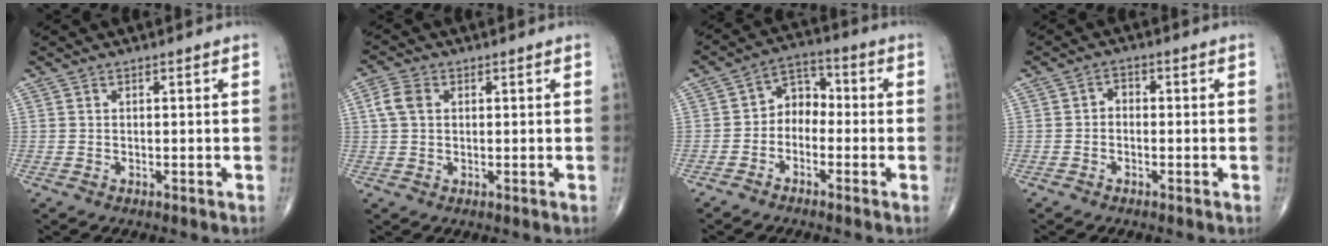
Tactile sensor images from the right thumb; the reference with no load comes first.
{"total": 4.1, "force": [1.0, 3.0, 2.7], "torque": [-0.059, 0.009, 0.015]}
{"total": 6.1, "force": [-1.6, 4.7, 3.6], "torque": [-0.031, 0.035, -0.046]}
{"total": 2.0, "force": [-0.4, 1.6, 1.2], "torque": [-0.007, 0.011, -0.016]}